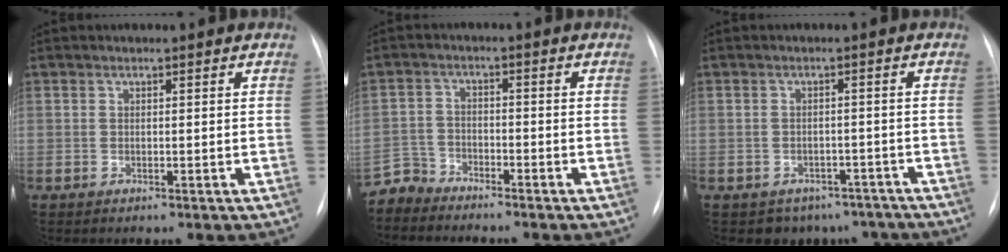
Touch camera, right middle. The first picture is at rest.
{"total": 3.9, "force": [-3.7, 0.5, -1.1], "torque": [0.020, -0.009, -0.073]}
{"total": 7.2, "force": [-5.6, 4.5, 0.4], "torque": [0.004, 0.016, -0.058]}